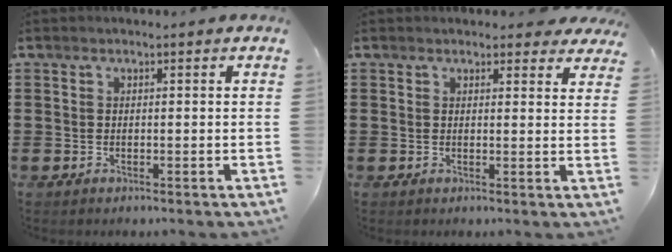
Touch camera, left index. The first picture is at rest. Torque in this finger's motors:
{"motor_torque": [2.14, 0.00, 0.17, -0.06]}